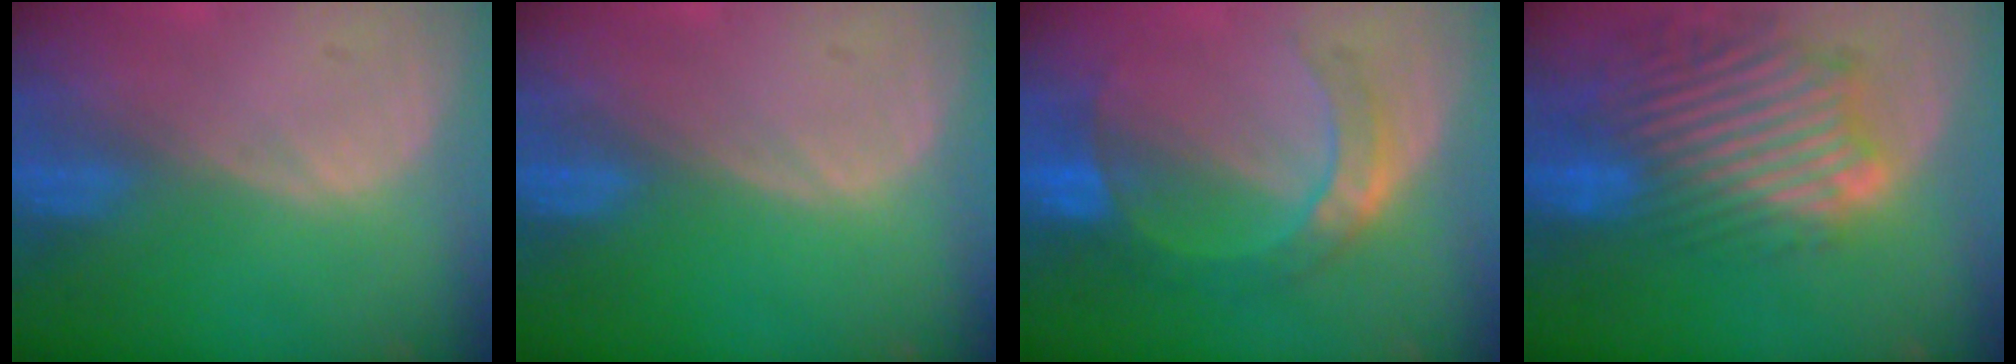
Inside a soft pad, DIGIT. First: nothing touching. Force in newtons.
{"total": 0.0}
{"total": 7.1, "press": 6.5, "slide": 2.9}
{"total": 12.9, "press": 11.5, "slide": 5.8}